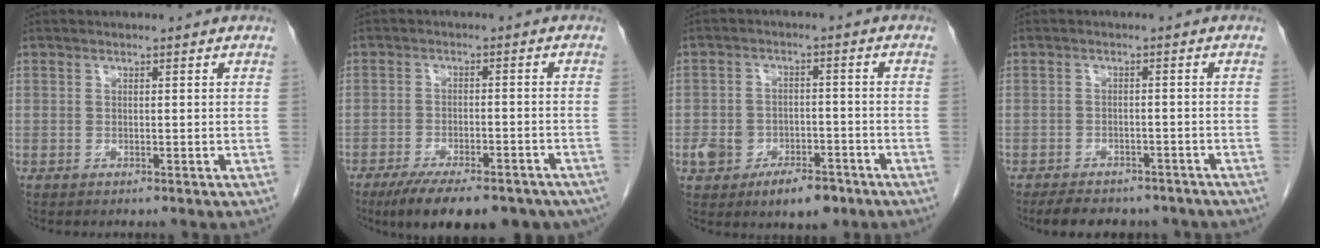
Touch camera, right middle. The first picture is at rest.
{"total": 17.6, "force": [-13.4, 5.8, 9.7], "torque": [-0.129, -0.004, -0.181]}
{"total": 8.5, "force": [-4.9, 4.5, 5.4], "torque": [-0.083, 0.009, -0.069]}
{"total": 10.1, "force": [-8.5, 4.1, 3.8], "torque": [-0.058, 0.003, -0.104]}